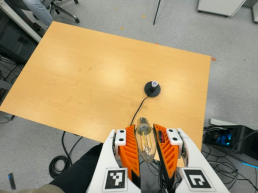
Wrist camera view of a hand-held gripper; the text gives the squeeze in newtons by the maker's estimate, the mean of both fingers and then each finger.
{"total": 20.0, "left": 21.5, "right": 18.6}